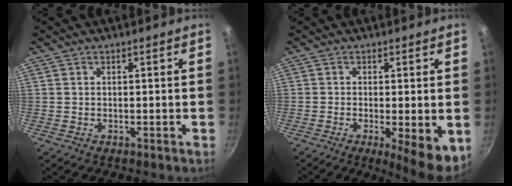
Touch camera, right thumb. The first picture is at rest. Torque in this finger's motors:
{"motor_torque": [0.16, 0.48, 0.13, -0.07, 0.04]}